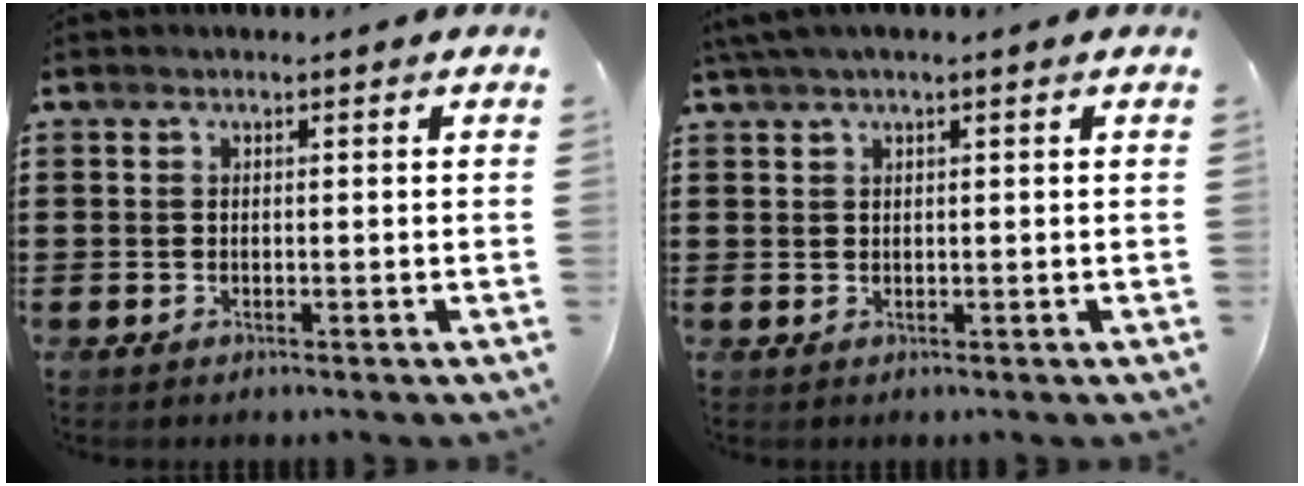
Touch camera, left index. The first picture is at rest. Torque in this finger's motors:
{"motor_torque": [1.83, -0.31, 0.59, 0.16]}